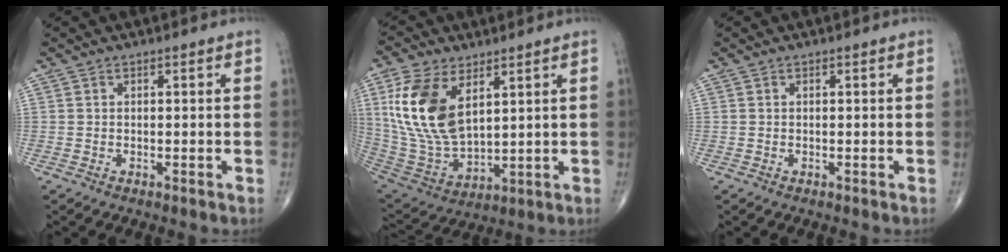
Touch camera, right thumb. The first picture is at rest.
{"total": 17.1, "force": [6.0, 9.4, 13.0], "torque": [-0.254, -0.024, 0.130]}
{"total": 0.0}